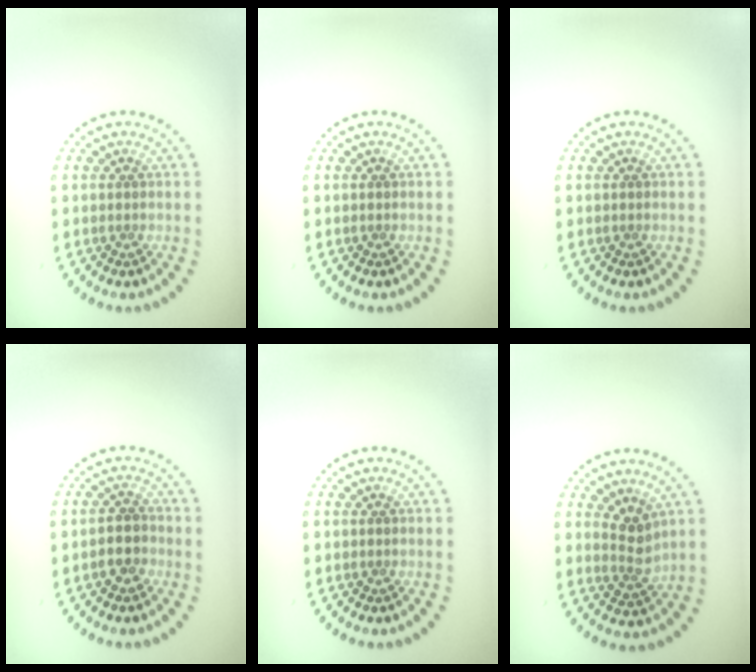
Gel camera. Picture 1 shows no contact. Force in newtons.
{"total": 0.0}
{"total": 0.0}
{"total": 2.3, "press": 2.1, "slide": 1.0}
{"total": 0.0}
{"total": 2.4, "press": 2.1, "slide": 1.0}